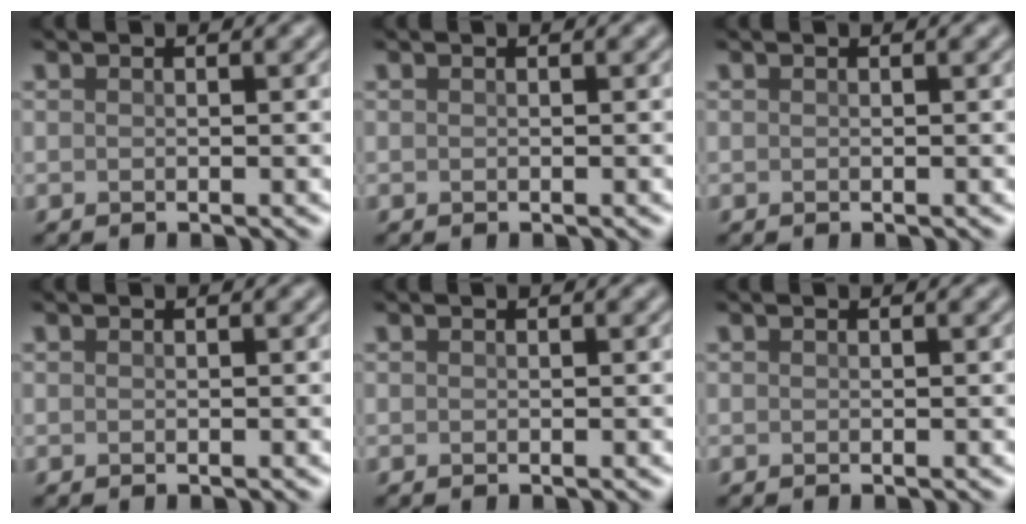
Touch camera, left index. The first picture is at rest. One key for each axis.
{"total": 0.0}
{"total": 0.0}
{"total": 0.0}
{"total": 0.0}
{"total": 0.0}